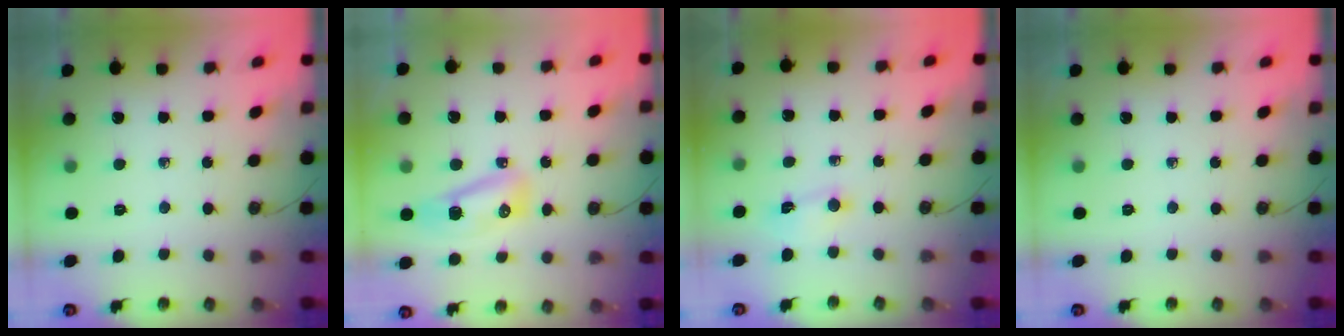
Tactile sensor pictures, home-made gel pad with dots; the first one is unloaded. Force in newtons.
{"total": 8.1, "press": 7.8, "slide": 2.1}
{"total": 2.5, "press": 2.5, "slide": 0.4}
{"total": 0.0}